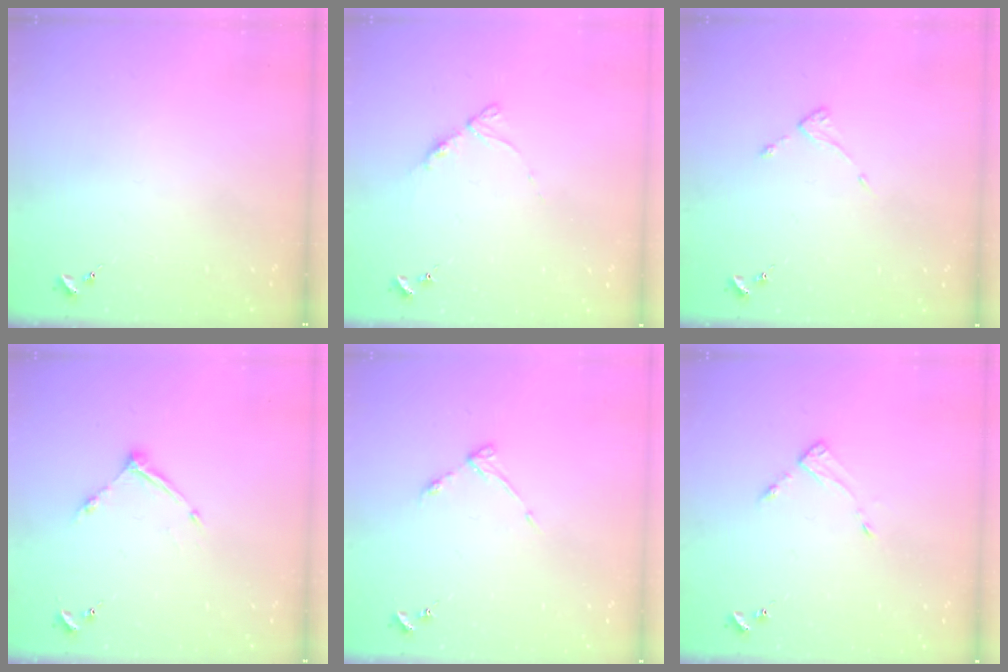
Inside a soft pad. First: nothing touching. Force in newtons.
{"total": 6.9, "press": 6.8, "slide": 0.7}
{"total": 2.6, "press": 2.6, "slide": 0.3}
{"total": 8.6, "press": 8.6, "slide": 0.5}
{"total": 4.6, "press": 4.6, "slide": 0.6}
{"total": 4.6, "press": 4.6, "slide": 0.4}